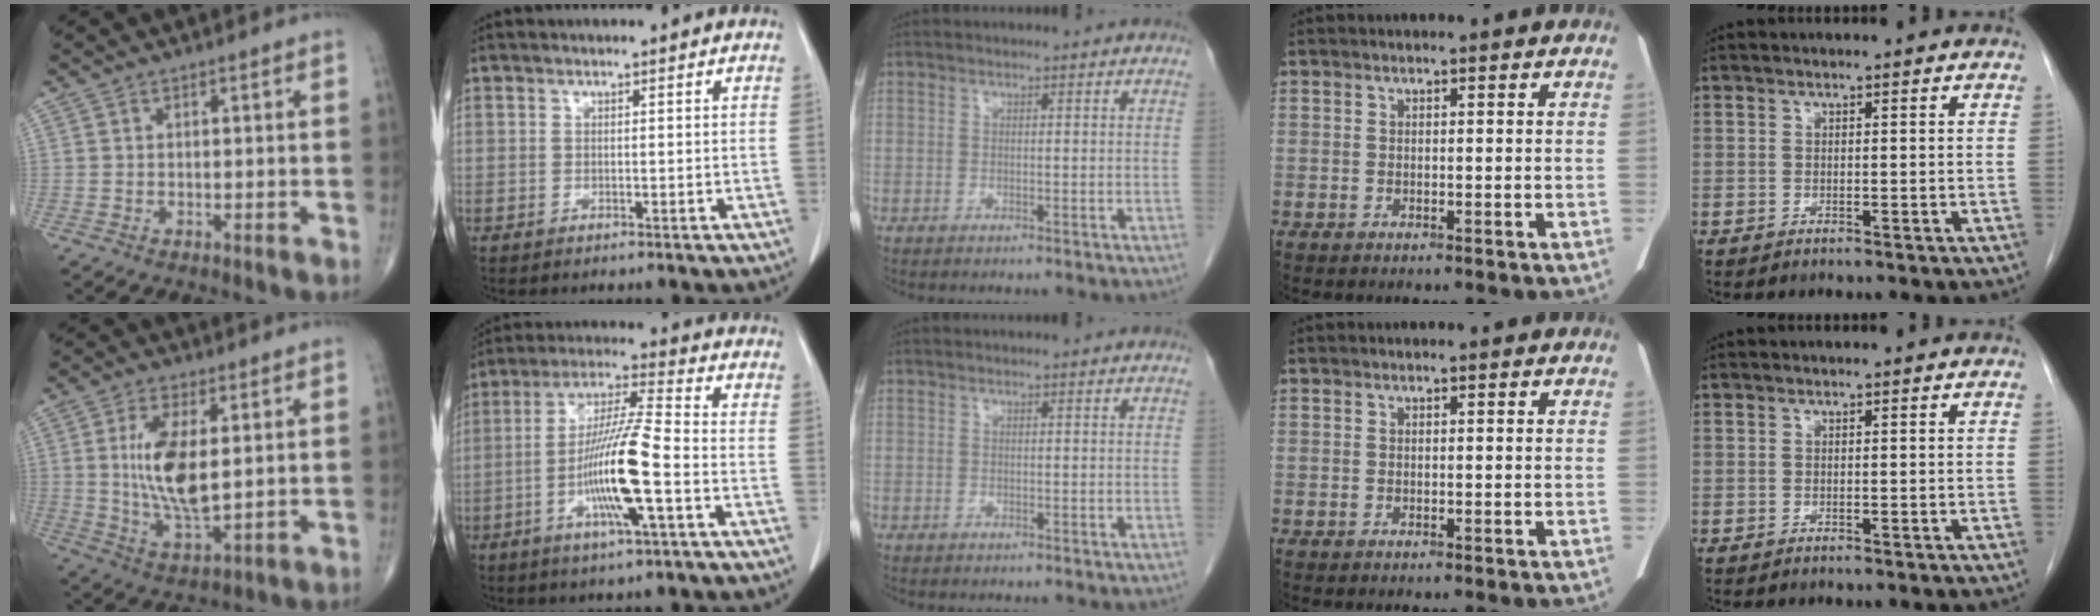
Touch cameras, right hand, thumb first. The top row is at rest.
{"thumb": {"total": 12.5, "force": [1.8, 5.3, 11.2], "torque": [-0.213, -0.022, 0.042]}, "index": {"total": 13.1, "force": [-3.8, 0.2, 12.5], "torque": [-0.244, -0.007, -0.076]}}